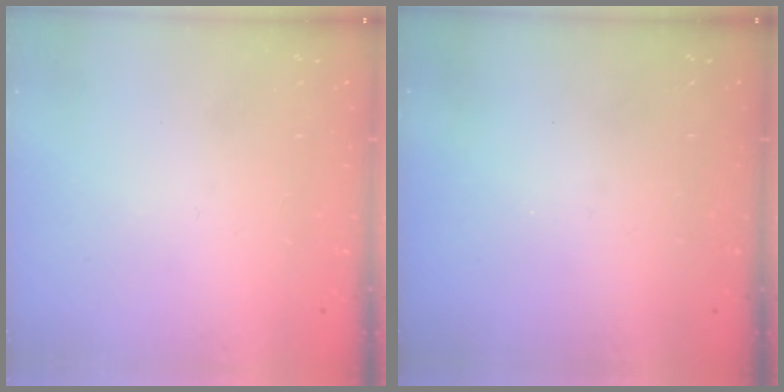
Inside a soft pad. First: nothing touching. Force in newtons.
{"total": 0.0}